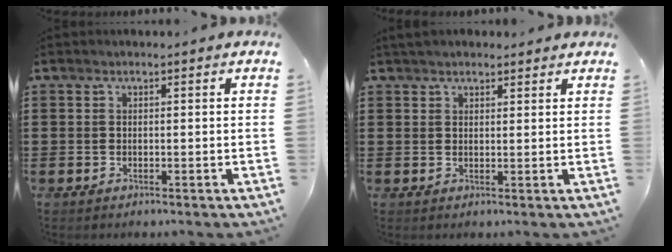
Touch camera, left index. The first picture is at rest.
{"total": 2.1, "force": [2.0, 0.6, 0.4], "torque": [-0.012, 0.004, 0.038]}